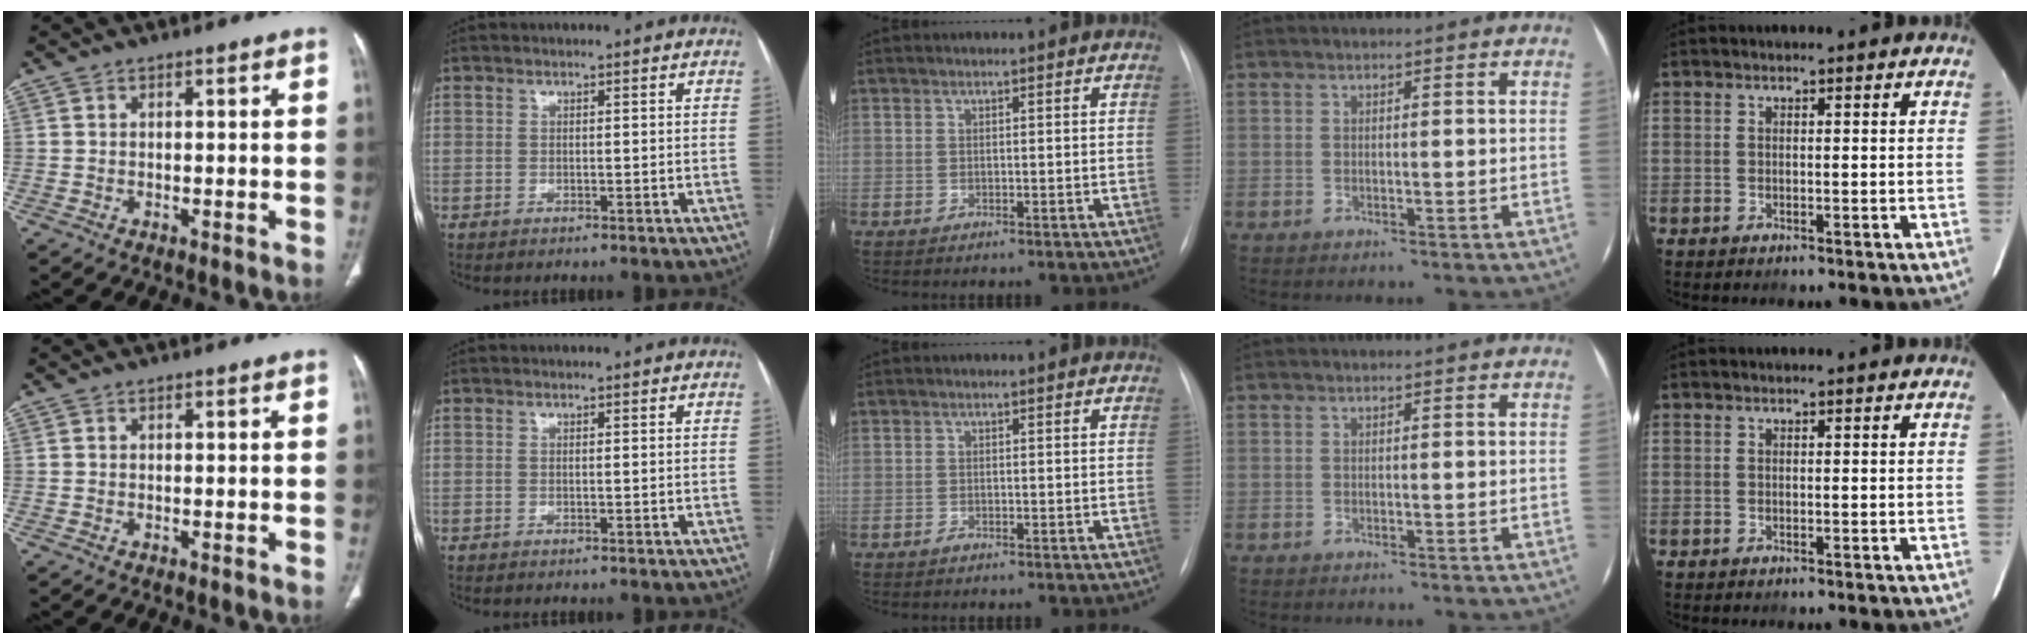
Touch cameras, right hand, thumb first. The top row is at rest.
{}